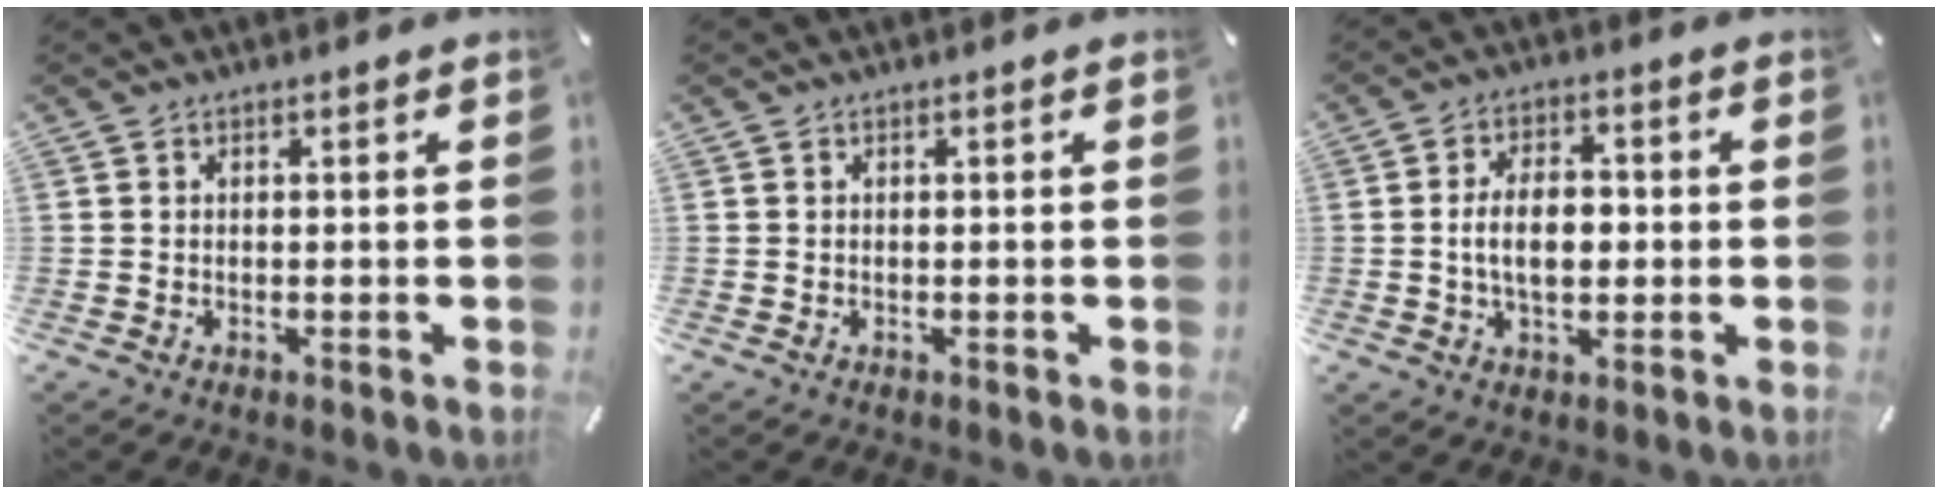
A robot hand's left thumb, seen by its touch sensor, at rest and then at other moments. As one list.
[{"total": 0.0}, {"total": 8.4, "force": [-0.4, 5.2, 6.6], "torque": [-0.117, 0.007, -0.011]}]